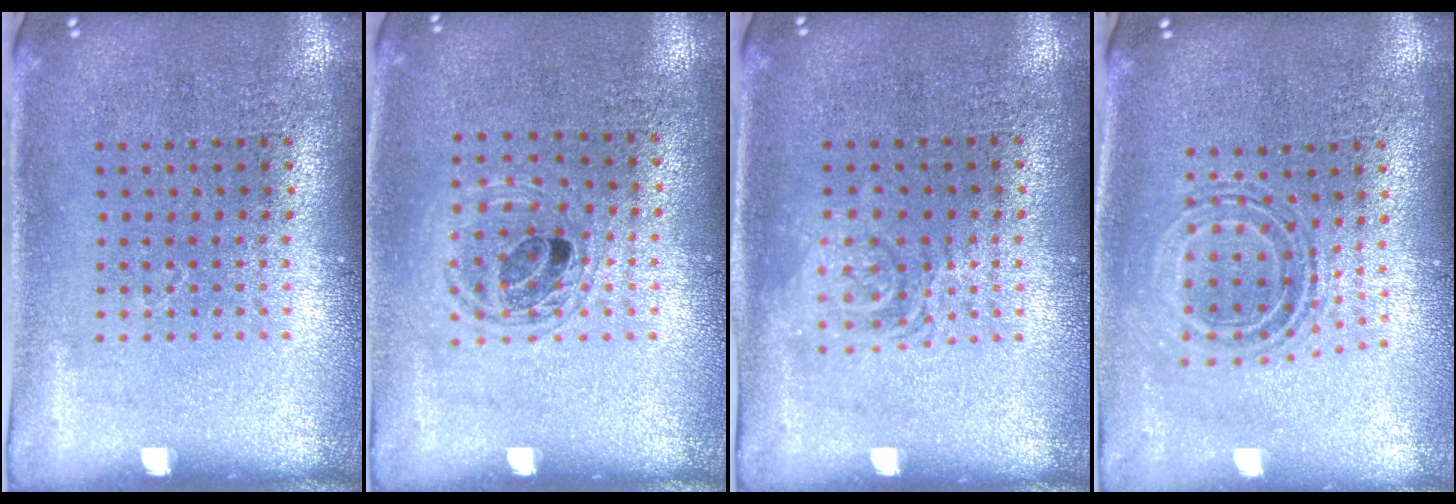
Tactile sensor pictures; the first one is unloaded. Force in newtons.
{"total": 1.3, "press": 1.2, "slide": 0.4}
{"total": 1.1, "press": 1.1, "slide": 0.3}
{"total": 0.8, "press": 0.7, "slide": 0.3}